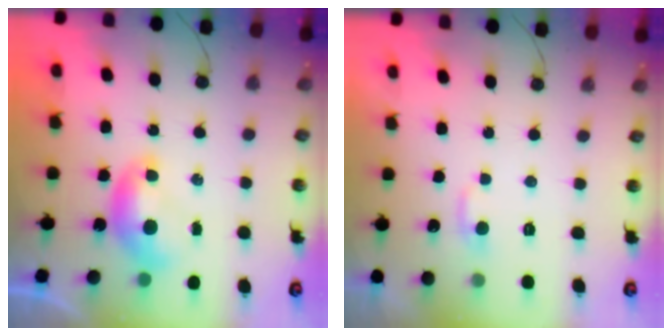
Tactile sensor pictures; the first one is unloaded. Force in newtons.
{"total": 2.2, "press": 2.1, "slide": 0.5}